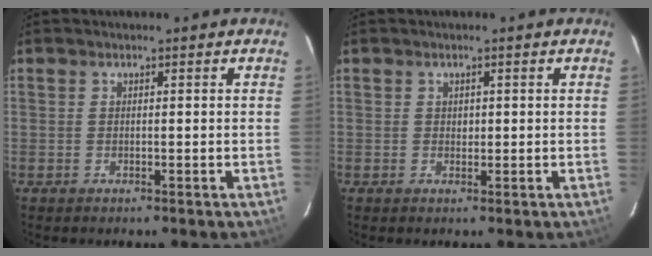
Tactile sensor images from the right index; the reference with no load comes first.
{"total": 0.9, "force": [0.2, 0.8, 0.3], "torque": [-0.003, 0.002, 0.004]}